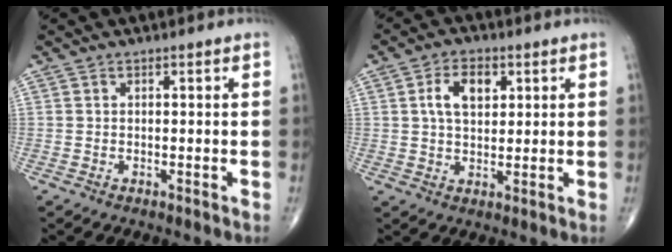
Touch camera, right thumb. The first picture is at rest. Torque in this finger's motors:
{"motor_torque": [-0.45, 0.85, 0.52, 0.17, 0.04]}